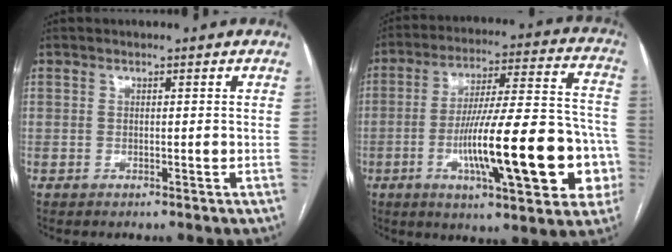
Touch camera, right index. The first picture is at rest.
{"total": 22.5, "force": [-6.1, 4.0, 21.2], "torque": [-0.292, 0.021, -0.081]}